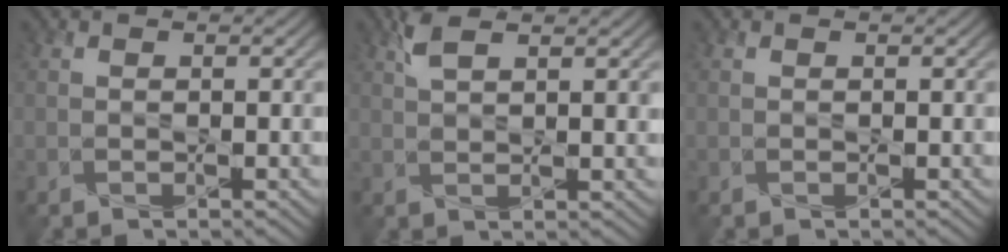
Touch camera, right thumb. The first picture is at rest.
{"total": 3.8, "force": [2.2, 1.0, 2.9], "torque": [-0.068, 0.006, 0.045]}
{"total": 0.0}